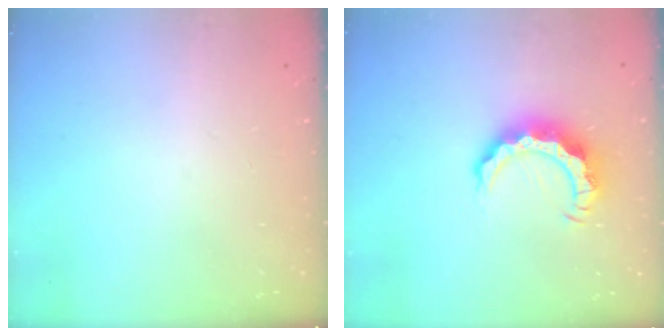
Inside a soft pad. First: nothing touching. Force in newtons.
{"total": 9.5, "press": 9.5, "slide": 0.6}